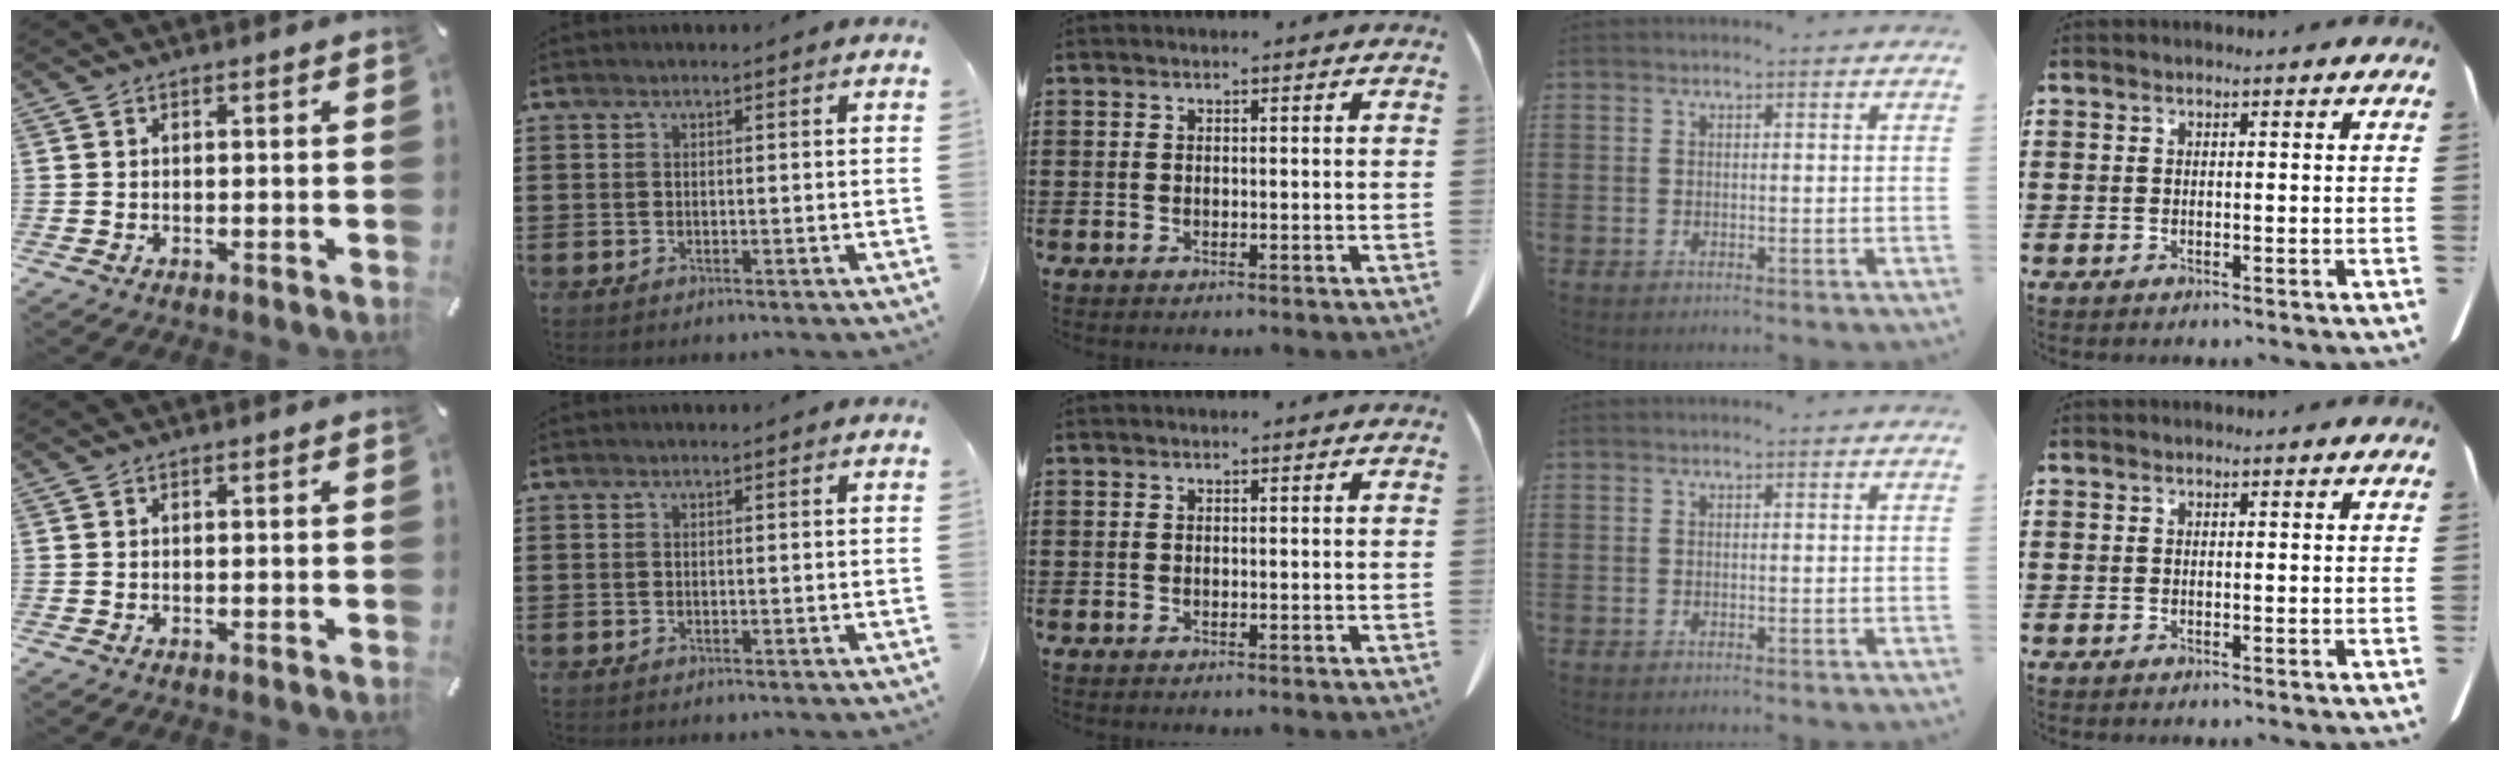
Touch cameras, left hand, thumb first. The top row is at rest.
{}